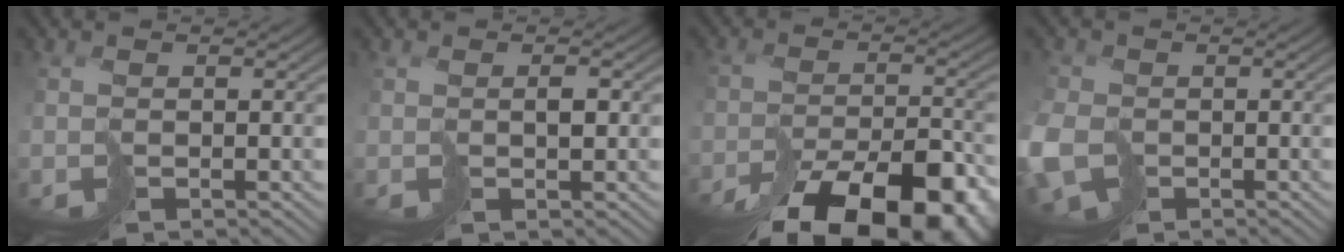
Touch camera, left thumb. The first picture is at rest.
{"total": 1.3, "force": [0.5, 0.4, 1.1], "torque": [-0.020, 0.003, 0.013]}
{"total": 15.5, "force": [-11.7, 5.4, 8.6], "torque": [-0.115, -0.031, -0.147]}
{"total": 7.9, "force": [-2.7, 5.4, 5.1], "torque": [-0.147, -0.029, -0.049]}